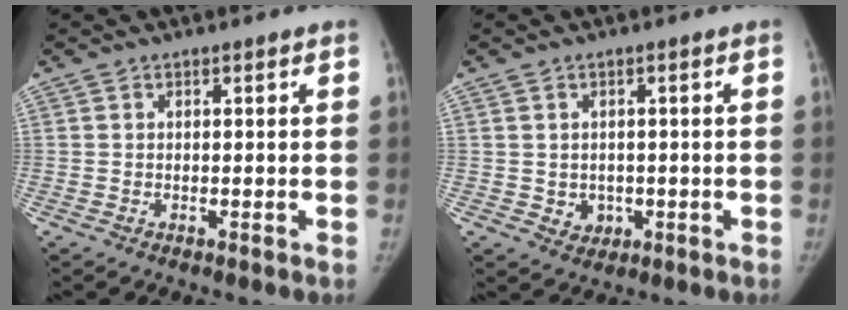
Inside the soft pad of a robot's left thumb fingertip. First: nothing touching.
{"total": 3.1, "force": [-0.3, 2.8, 1.4], "torque": [-0.007, 0.000, 0.006]}